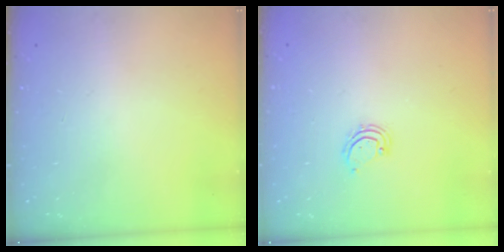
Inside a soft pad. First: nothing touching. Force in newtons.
{"total": 3.7, "press": 3.6, "slide": 0.5}